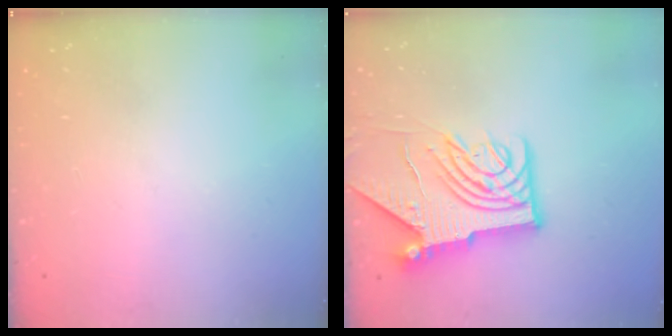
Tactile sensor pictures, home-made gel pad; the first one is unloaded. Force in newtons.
{"total": 12.2, "press": 12.1, "slide": 1.5}